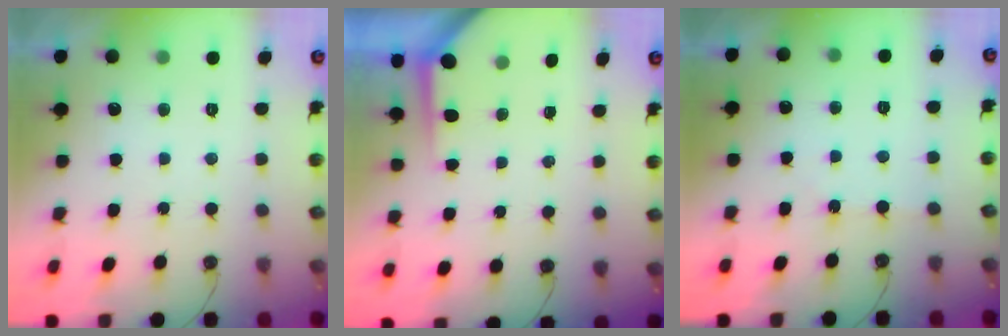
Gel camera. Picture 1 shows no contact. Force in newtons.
{"total": 3.8, "press": 3.7, "slide": 0.4}
{"total": 2.4, "press": 2.4, "slide": 0.4}